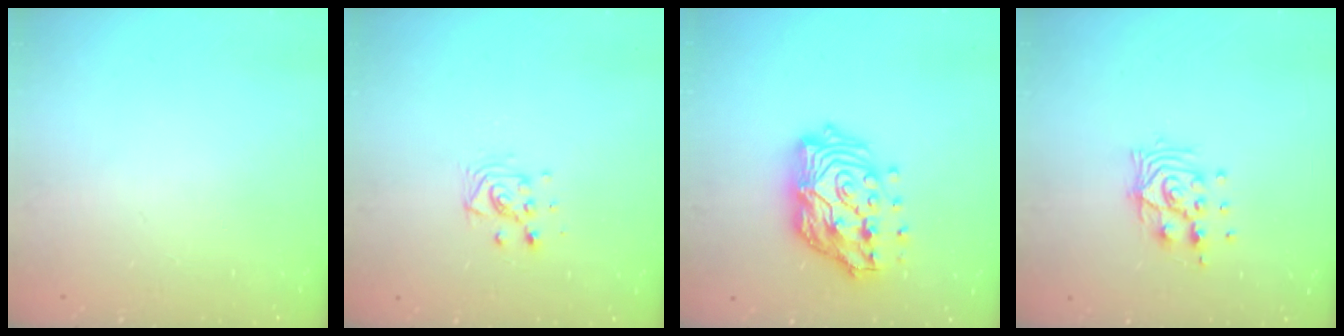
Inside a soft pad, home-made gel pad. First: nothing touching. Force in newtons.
{"total": 7.7, "press": 7.3, "slide": 2.4}
{"total": 17.9, "press": 17.8, "slide": 1.7}
{"total": 10.3, "press": 10.3, "slide": 0.9}